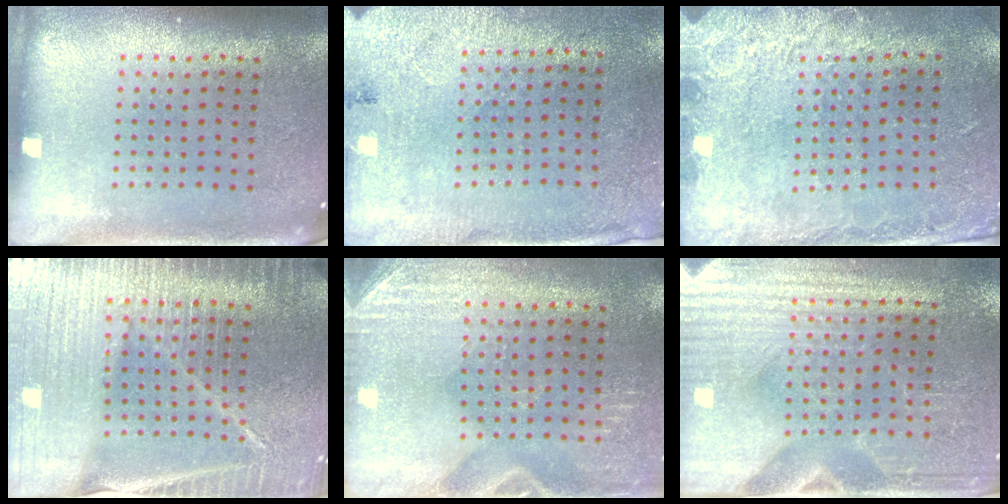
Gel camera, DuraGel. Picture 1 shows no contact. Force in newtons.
{"total": 2.7, "press": 2.2, "slide": 1.6}
{"total": 2.6, "press": 2.0, "slide": 1.7}
{"total": 5.0, "press": 4.5, "slide": 2.2}
{"total": 2.9, "press": 2.5, "slide": 1.4}
{"total": 3.4, "press": 3.2, "slide": 1.2}